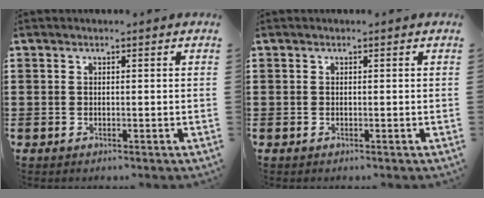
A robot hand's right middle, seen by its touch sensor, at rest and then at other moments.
{"total": 0.0}